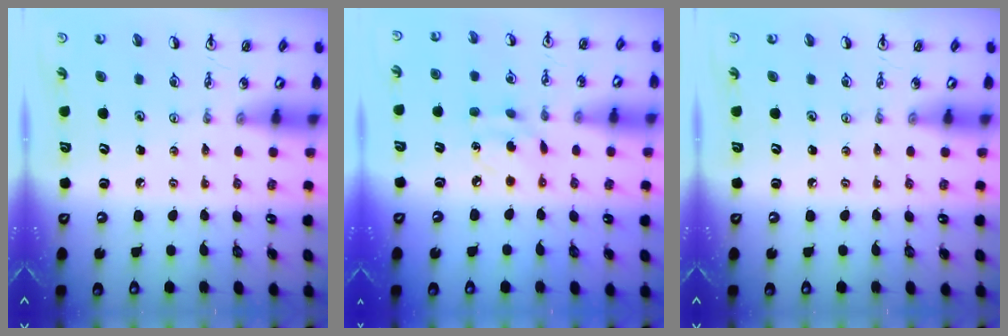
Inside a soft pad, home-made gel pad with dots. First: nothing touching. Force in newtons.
{"total": 5.0, "press": 5.0, "slide": 0.2}
{"total": 0.0}